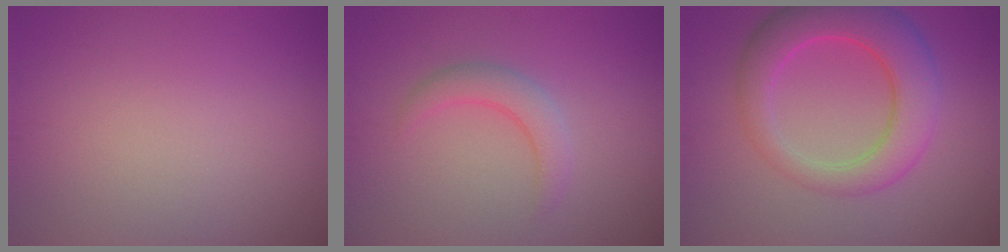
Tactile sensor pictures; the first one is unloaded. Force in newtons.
{"total": 2.6, "press": 2.6, "slide": 0.2}
{"total": 7.1, "press": 7.1, "slide": 0.1}